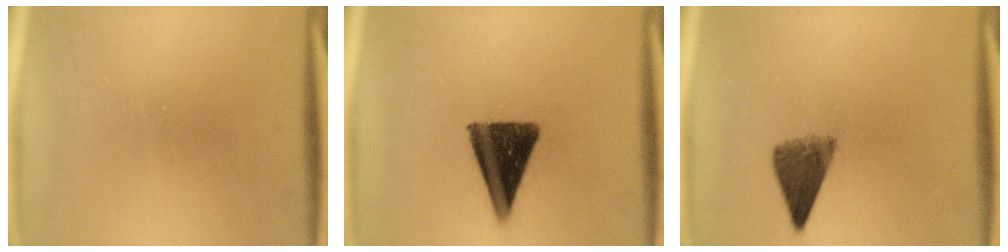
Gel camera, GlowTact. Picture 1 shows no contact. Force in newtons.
{"total": 13.3}
{"total": 5.3}